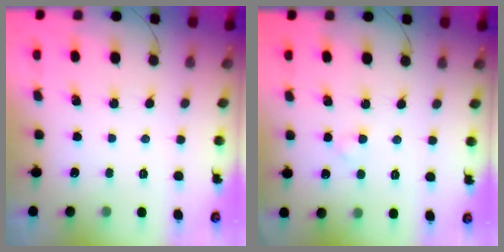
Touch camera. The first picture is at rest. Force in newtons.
{"total": 1.8, "press": 1.5, "slide": 1.0}